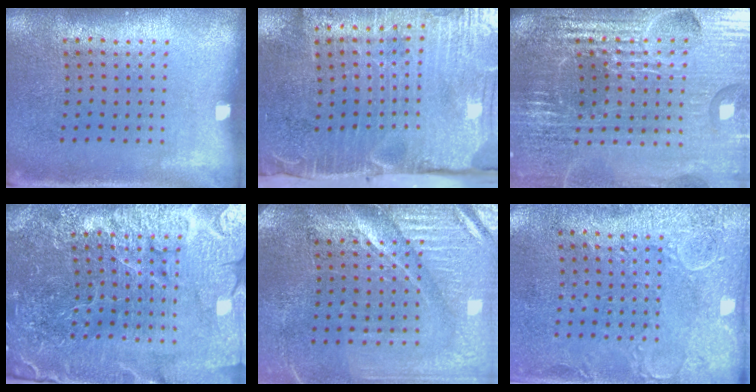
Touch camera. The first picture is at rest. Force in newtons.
{"total": 4.8, "press": 4.0, "slide": 2.7}
{"total": 6.6, "press": 5.8, "slide": 3.2}
{"total": 5.9, "press": 5.3, "slide": 2.6}
{"total": 4.2, "press": 3.8, "slide": 1.7}
{"total": 2.9, "press": 2.3, "slide": 1.8}